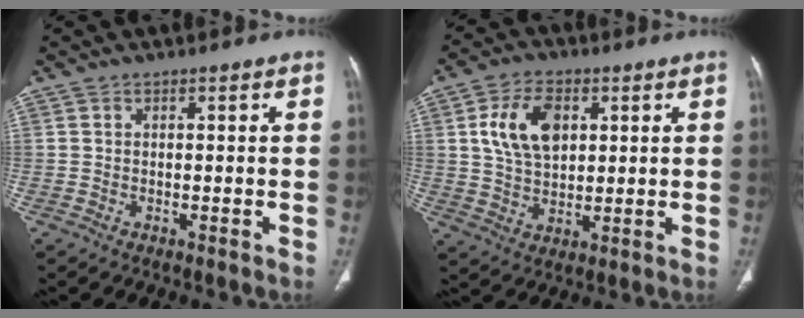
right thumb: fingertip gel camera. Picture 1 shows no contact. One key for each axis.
{"total": 10.9, "fx": 3.0, "fy": 6.9, "fz": 7.8, "tx": -0.128, "ty": -0.005, "tz": 0.059}